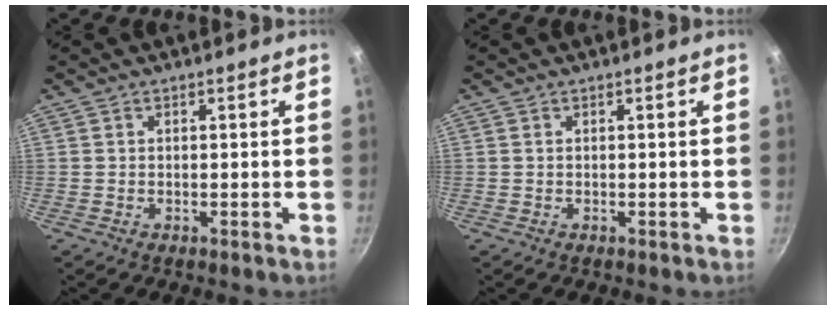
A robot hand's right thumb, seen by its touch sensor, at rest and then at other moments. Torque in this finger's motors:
{"motor_torque": [-0.04, 0.24, 0.27, -0.06, 0.03]}